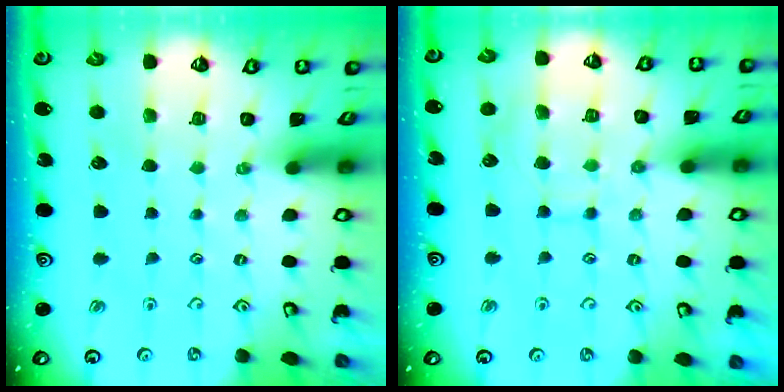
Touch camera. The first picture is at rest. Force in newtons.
{"total": 9.7, "press": 9.7, "slide": 0.8}